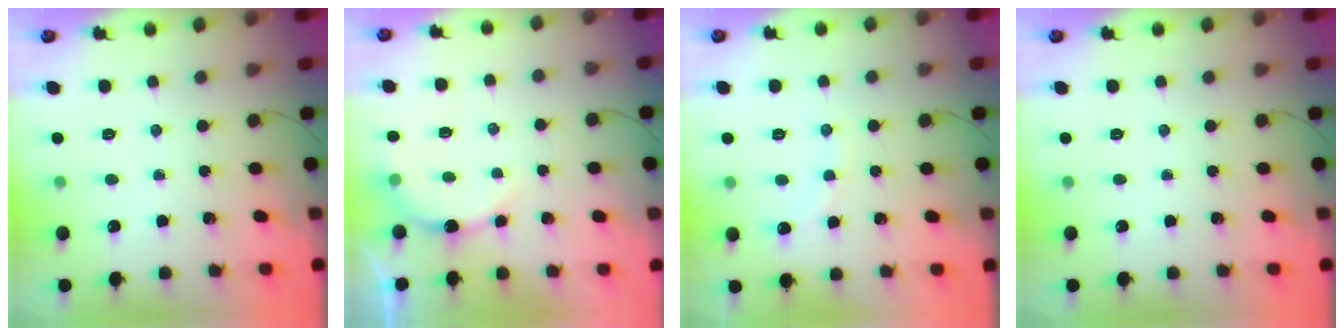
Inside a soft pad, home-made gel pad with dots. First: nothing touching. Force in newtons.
{"total": 5.6, "press": 5.5, "slide": 1.3}
{"total": 5.8, "press": 5.6, "slide": 1.3}
{"total": 0.0}